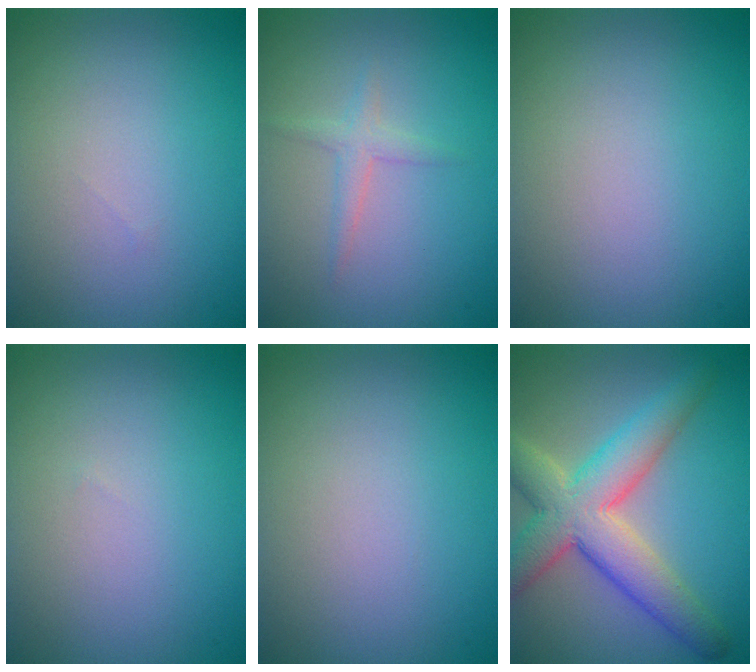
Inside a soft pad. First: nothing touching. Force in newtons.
{"total": 1.5, "press": 1.5, "slide": 0.1}
{"total": 0.0}
{"total": 0.0}
{"total": 0.0}
{"total": 7.8, "press": 7.8, "slide": 0.5}